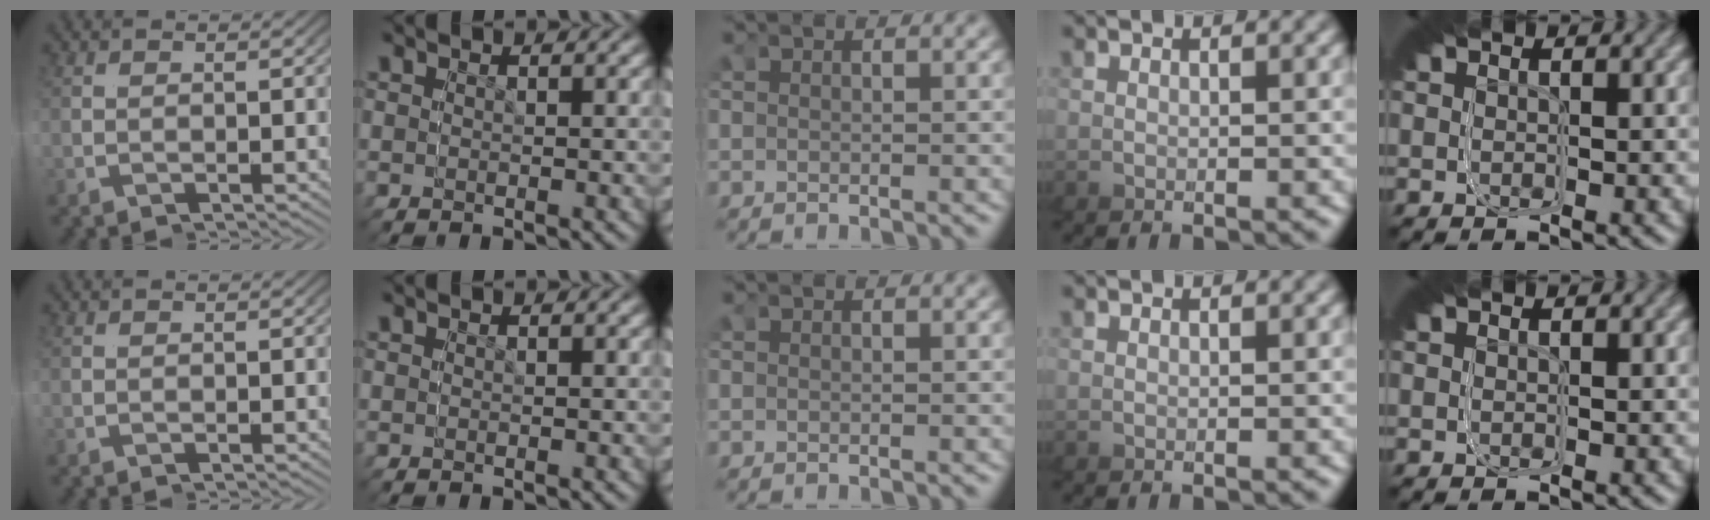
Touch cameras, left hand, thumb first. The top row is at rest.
{}